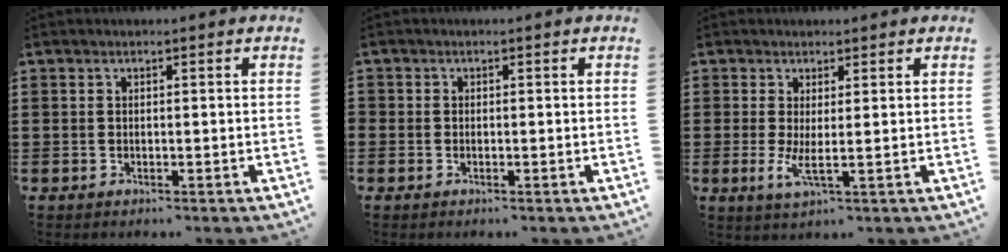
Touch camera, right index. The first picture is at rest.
{"total": 0.6, "force": [-0.3, 0.6, 0.1], "torque": [-0.002, 0.002, -0.007]}
{"total": 3.0, "force": [0.4, 0.2, 2.9], "torque": [-0.065, -0.014, 0.008]}